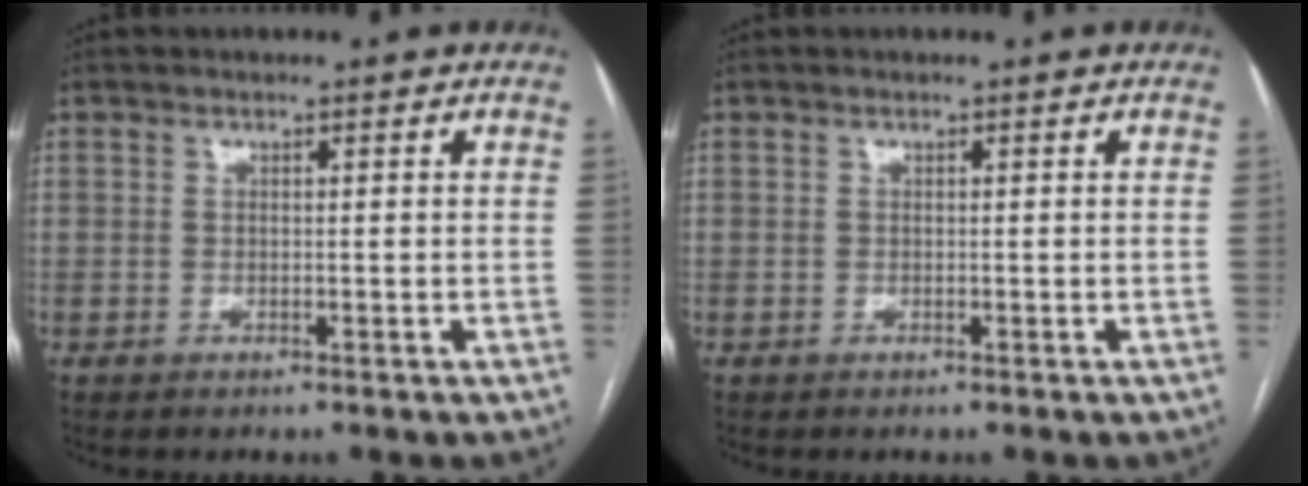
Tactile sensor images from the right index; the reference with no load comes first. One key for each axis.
{"total": 0.0}